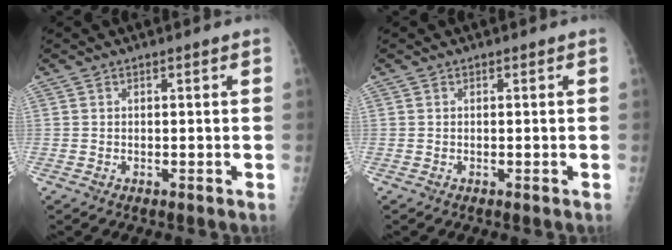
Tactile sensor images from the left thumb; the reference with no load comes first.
{"total": 0.0}